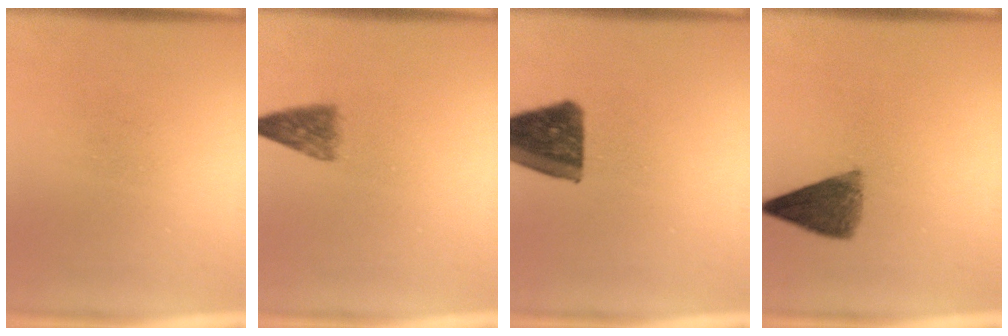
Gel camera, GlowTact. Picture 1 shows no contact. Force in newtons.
{"total": 3.5}
{"total": 12.0}
{"total": 6.6}